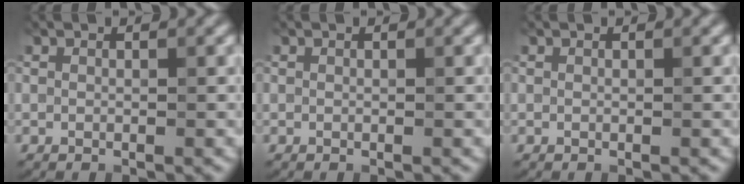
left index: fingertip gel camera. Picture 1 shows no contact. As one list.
[{"total": 0.0}, {"total": 0.0}]